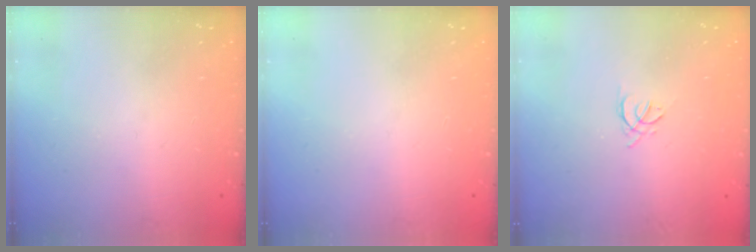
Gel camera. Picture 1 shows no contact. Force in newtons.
{"total": 0.0}
{"total": 1.5, "press": 1.4, "slide": 0.6}